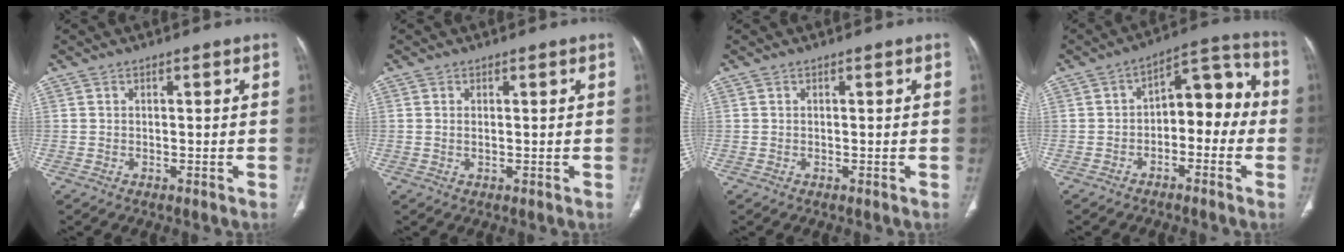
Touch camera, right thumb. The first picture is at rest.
{"total": 0.5, "force": [0.1, 0.2, 0.5], "torque": [-0.015, 0.001, 0.004]}
{"total": 0.0}
{"total": 10.7, "force": [-1.8, 6.6, 8.3], "torque": [-0.071, 0.054, -0.038]}